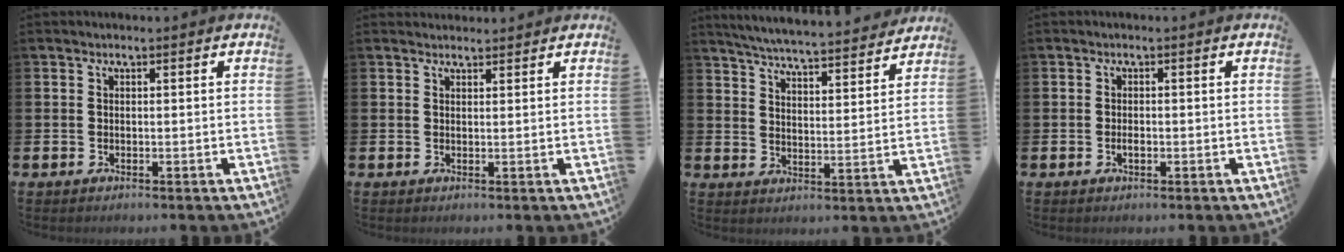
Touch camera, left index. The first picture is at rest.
{"total": 1.4, "force": [1.3, 0.4, -0.1], "torque": [0.009, -0.005, 0.023]}
{"total": 5.7, "force": [5.6, 0.0, 1.1], "torque": [-0.047, -0.043, 0.098]}
{"total": 1.0, "force": [-0.2, 0.5, 0.8], "torque": [-0.021, 0.002, -0.004]}